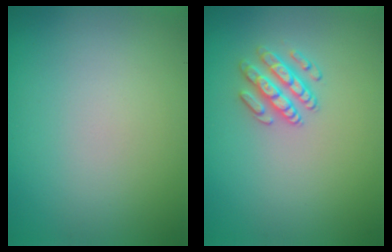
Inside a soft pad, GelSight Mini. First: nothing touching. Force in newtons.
{"total": 2.5, "press": 2.5, "slide": 0.4}